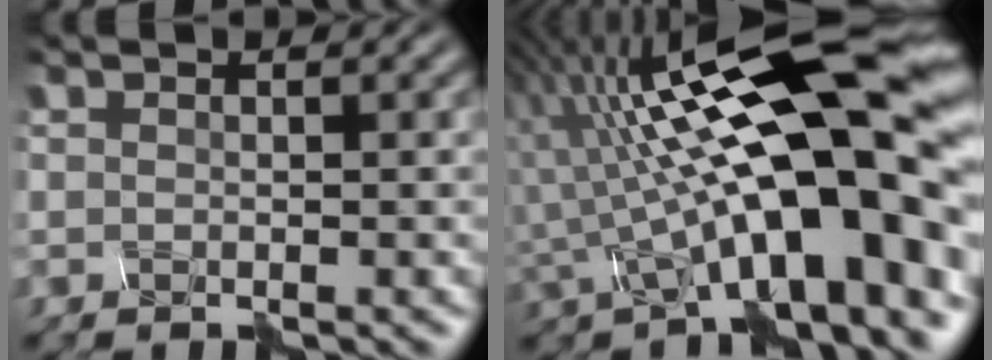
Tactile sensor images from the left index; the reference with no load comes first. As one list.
[{"total": 16.1, "force": [-1.2, 4.3, 15.4], "torque": [-0.225, 0.038, -0.010]}]